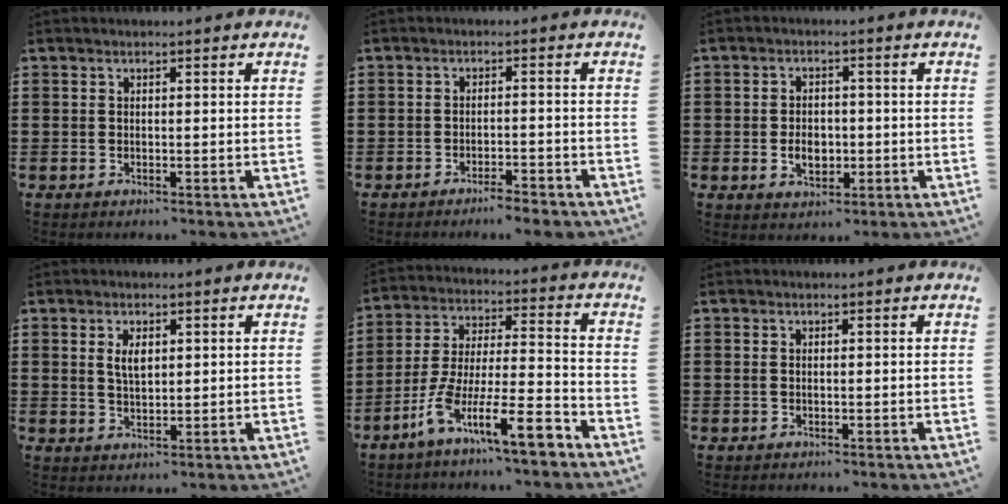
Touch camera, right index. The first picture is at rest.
{"total": 2.7, "force": [-2.5, 0.0, 1.0], "torque": [-0.018, 0.001, -0.050]}
{"total": 3.9, "force": [-0.7, 2.7, 2.6], "torque": [-0.045, 0.003, -0.017]}
{"total": 3.1, "force": [1.1, 1.4, 2.6], "torque": [-0.055, 0.005, 0.018]}
{"total": 13.2, "force": [-9.1, 1.9, 9.4], "torque": [-0.177, 0.008, -0.171]}
{"total": 0.5, "force": [0.0, 0.3, 0.4], "torque": [-0.010, 0.000, -0.001]}